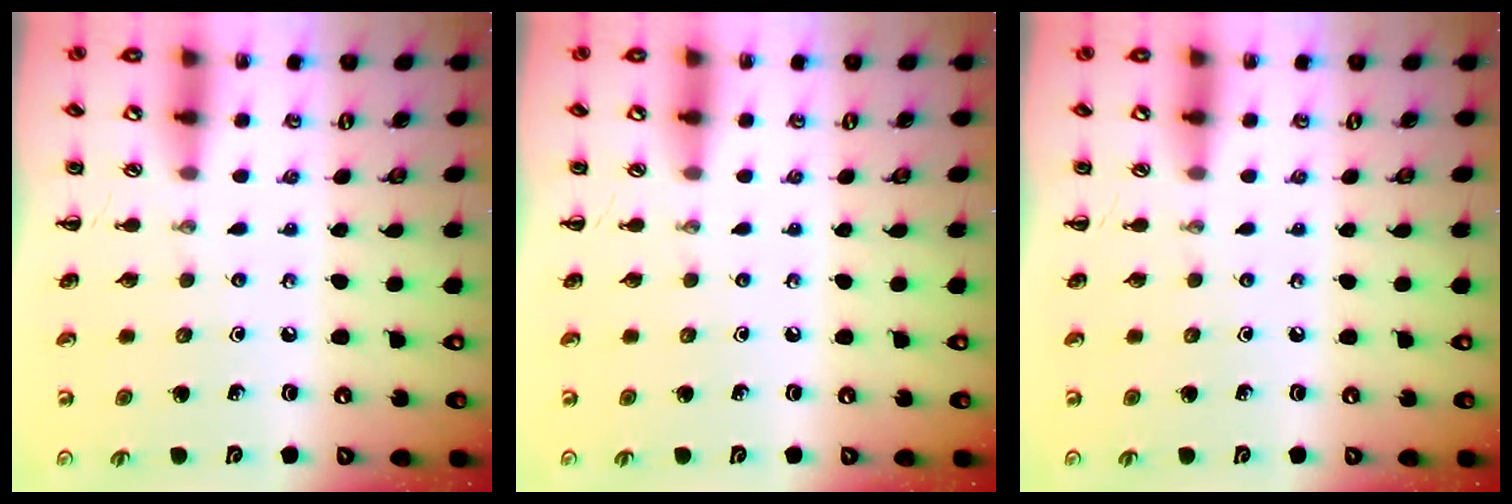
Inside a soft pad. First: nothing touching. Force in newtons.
{"total": 0.0}
{"total": 0.0}